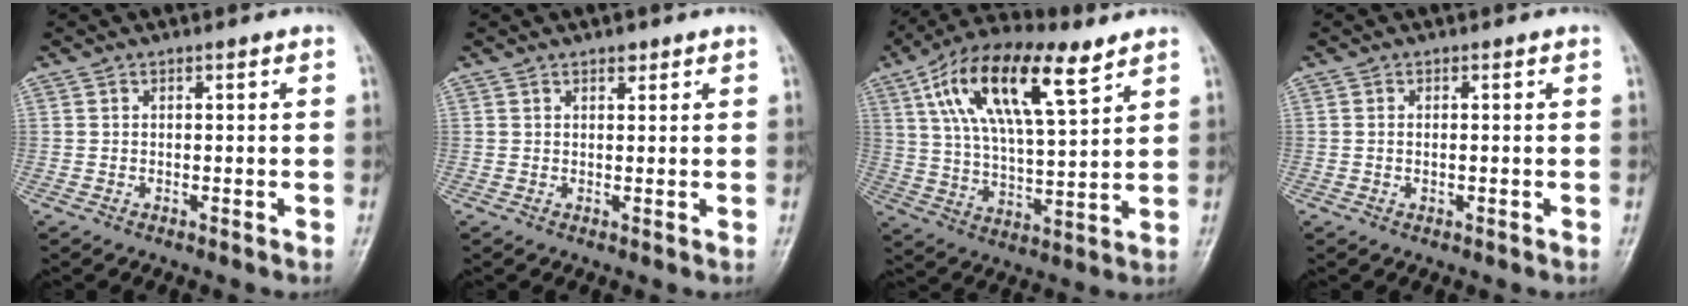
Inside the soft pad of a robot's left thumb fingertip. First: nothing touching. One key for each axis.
{"total": 1.3, "fx": 0.9, "fy": 0.8, "fz": 0.6, "tx": -0.001, "ty": -0.004, "tz": 0.011}
{"total": 19.6, "fx": 9.4, "fy": 7.3, "fz": 15.5, "tx": -0.262, "ty": -0.012, "tz": 0.166}
{"total": 1.3, "fx": -0.2, "fy": 0.6, "fz": 1.1, "tx": -0.027, "ty": 0.007, "tz": -0.002}